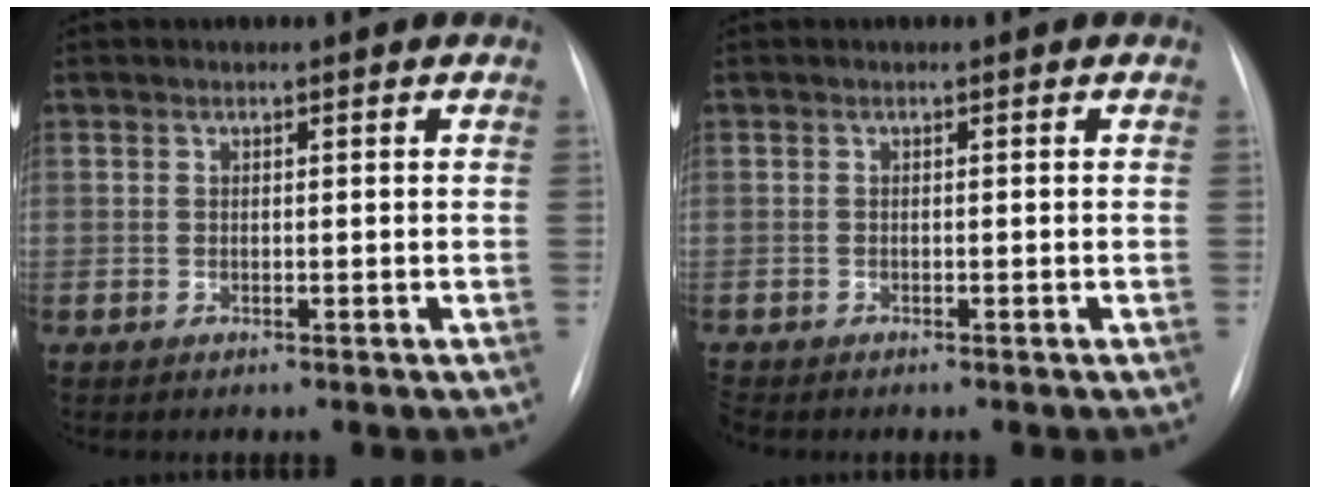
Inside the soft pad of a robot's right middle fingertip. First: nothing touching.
{"total": 0.8, "force": [-0.8, 0.2, 0.1], "torque": [-0.004, -0.002, -0.013]}